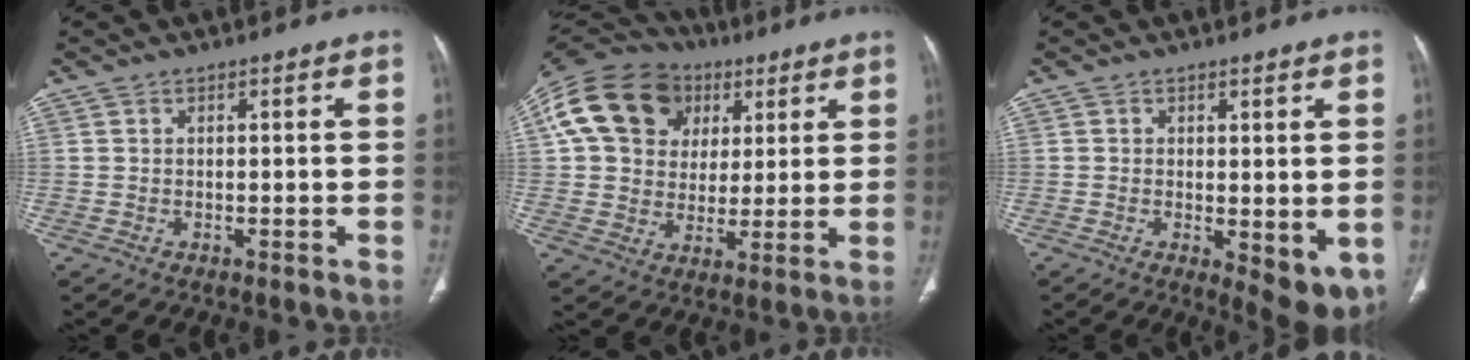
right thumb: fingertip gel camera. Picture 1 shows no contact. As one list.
[{"total": 19.9, "force": [6.9, 15.8, 10.0], "torque": [-0.173, 0.024, 0.117]}, {"total": 7.3, "force": [-1.1, 3.1, 6.6], "torque": [-0.078, -0.021, -0.009]}]